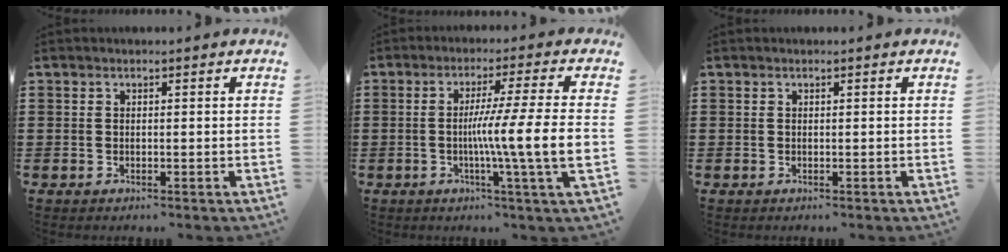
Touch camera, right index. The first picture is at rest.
{"total": 10.7, "force": [-1.5, -1.1, 10.6], "torque": [-0.192, -0.018, -0.035]}
{"total": 0.0}